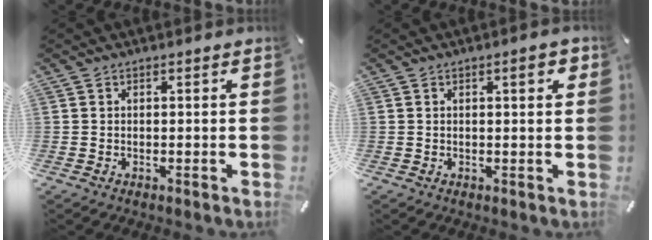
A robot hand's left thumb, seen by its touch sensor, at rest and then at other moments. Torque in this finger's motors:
{"motor_torque": [0.85, 0.85, 0.26, -0.31, 0.14]}